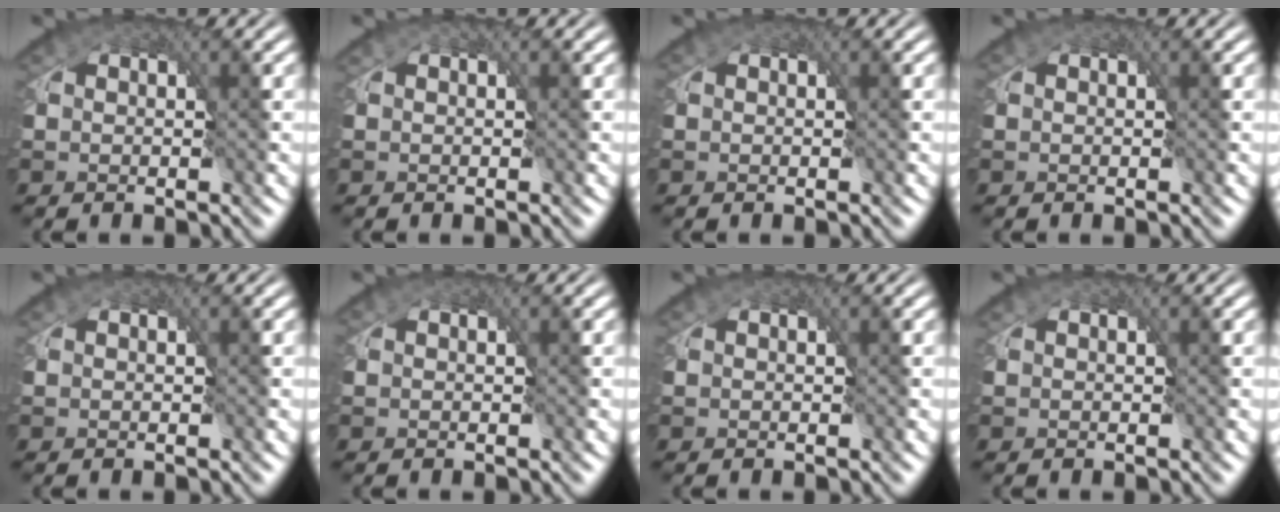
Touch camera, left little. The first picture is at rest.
{"total": 0.6, "force": [0.1, 0.4, 0.5], "torque": [-0.012, -0.001, 0.002]}
{"total": 0.0}
{"total": 0.0}
{"total": 0.0}
{"total": 0.0}
{"total": 0.0}
{"total": 0.0}